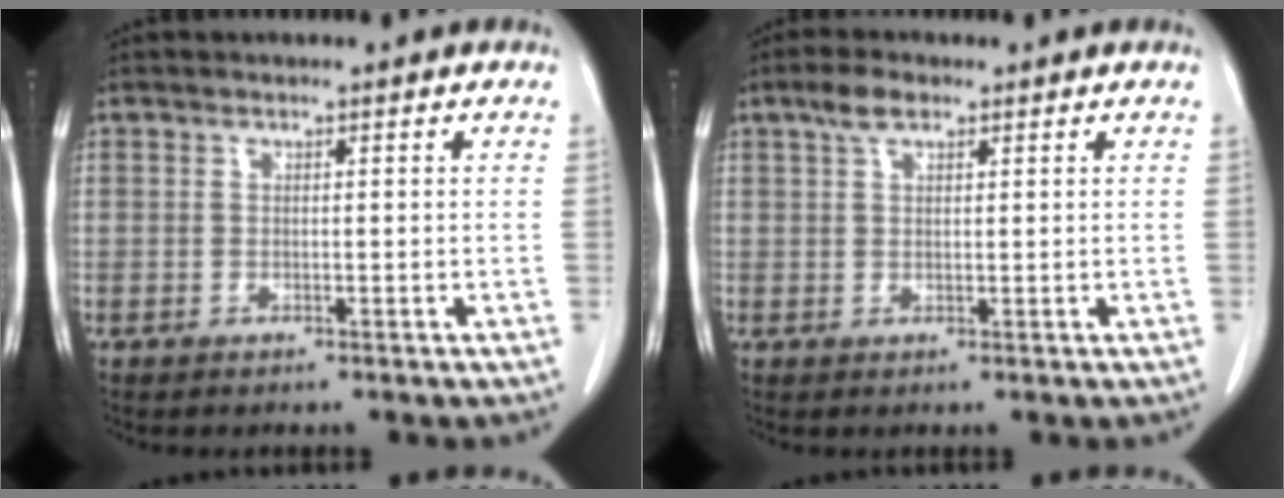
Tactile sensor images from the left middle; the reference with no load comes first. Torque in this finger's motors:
{"motor_torque": [1.02, -0.62, 0.06, 0.02]}